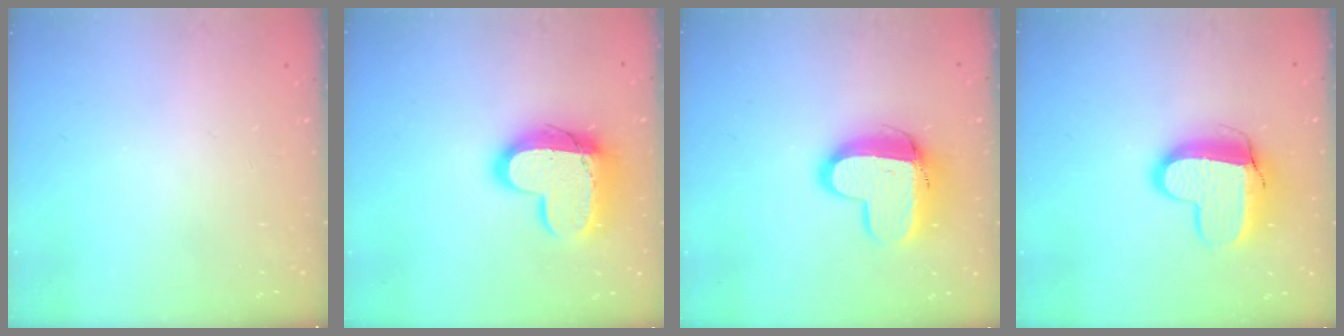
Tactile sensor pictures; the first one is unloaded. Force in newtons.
{"total": 16.2, "press": 16.1, "slide": 1.1}
{"total": 13.0, "press": 13.0, "slide": 1.2}
{"total": 12.7, "press": 12.6, "slide": 1.1}